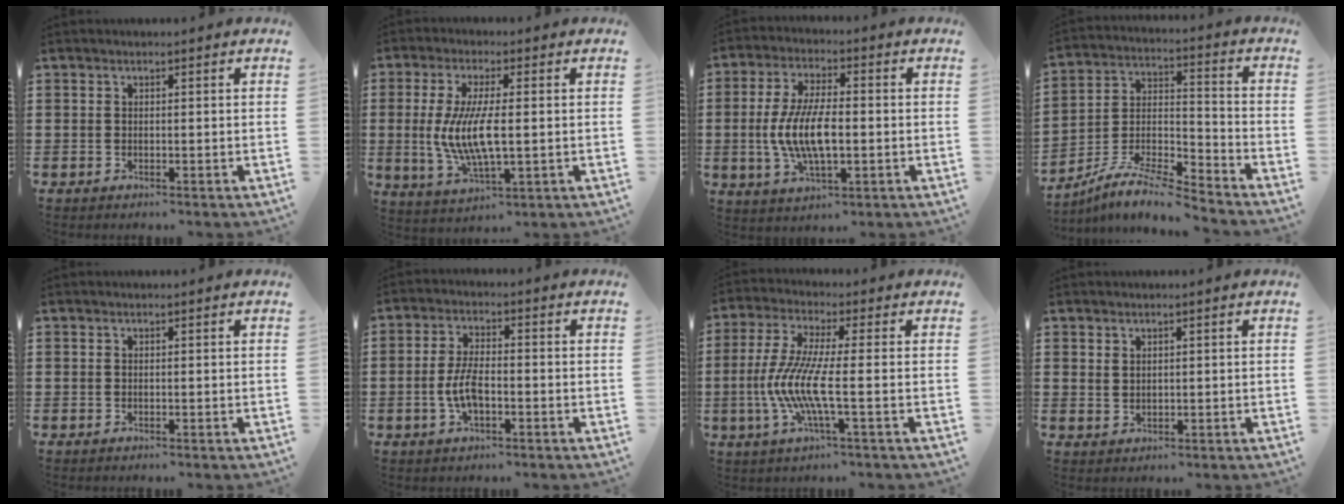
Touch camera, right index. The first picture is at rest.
{"total": 8.7, "force": [-0.1, 2.7, 8.3], "torque": [-0.177, -0.009, -0.008]}
{"total": 9.7, "force": [-1.2, 3.8, 8.8], "torque": [-0.194, -0.007, -0.028]}
{"total": 8.5, "force": [-7.9, 0.7, 2.9], "torque": [-0.060, 0.007, -0.159]}
{"total": 0.0}
{"total": 5.6, "force": [-1.3, 2.4, 4.9], "torque": [-0.113, -0.001, -0.030]}
{"total": 9.1, "force": [-2.2, 0.9, 8.8], "torque": [-0.208, -0.025, -0.055]}
{"total": 1.4, "force": [1.2, 0.7, 0.2], "torque": [-0.006, 0.002, 0.024]}